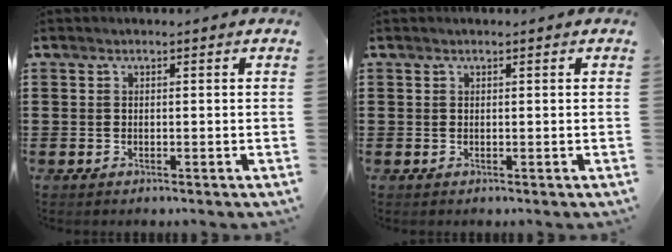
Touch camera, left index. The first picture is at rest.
{"total": 0.0}